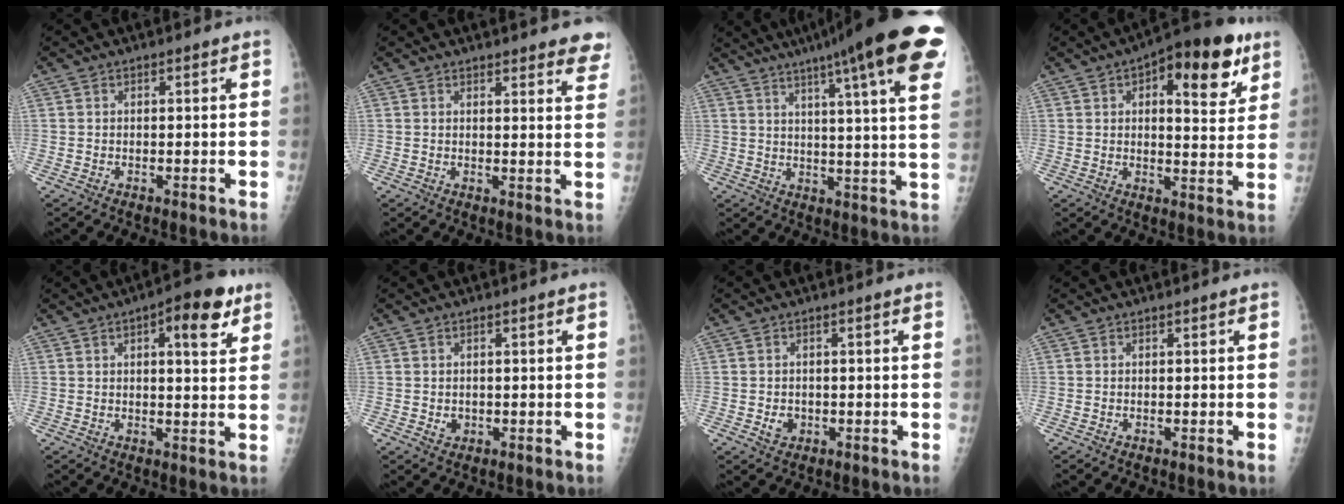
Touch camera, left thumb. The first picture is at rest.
{"total": 8.8, "force": [7.9, 2.1, 3.2], "torque": [-0.001, -0.032, 0.069]}
{"total": 23.3, "force": [13.6, 2.4, 18.7], "torque": [-0.258, -0.024, 0.169]}
{"total": 16.4, "force": [7.6, 7.1, 12.7], "torque": [-0.132, -0.016, 0.098]}
{"total": 9.5, "force": [4.4, 3.4, 7.7], "torque": [-0.086, -0.008, 0.054]}
{"total": 1.8, "force": [-0.2, 1.5, 0.9], "torque": [-0.009, 0.001, 0.003]}
{"total": 2.5, "force": [-0.6, 2.1, 1.2], "torque": [-0.011, 0.003, -0.003]}
{"total": 0.0}